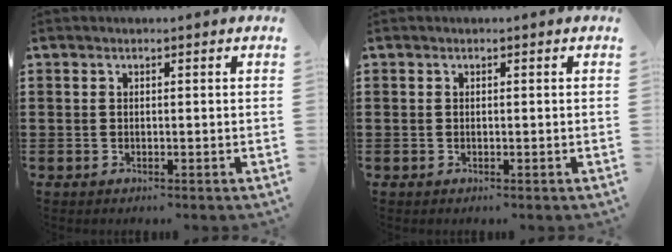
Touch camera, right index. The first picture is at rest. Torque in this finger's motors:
{"motor_torque": [0.12, 0.79, 0.01, 0.01]}